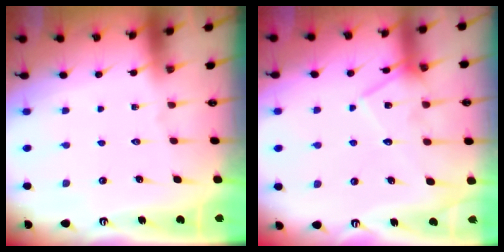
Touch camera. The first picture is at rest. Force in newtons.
{"total": 12.7, "press": 12.7, "slide": 0.7}